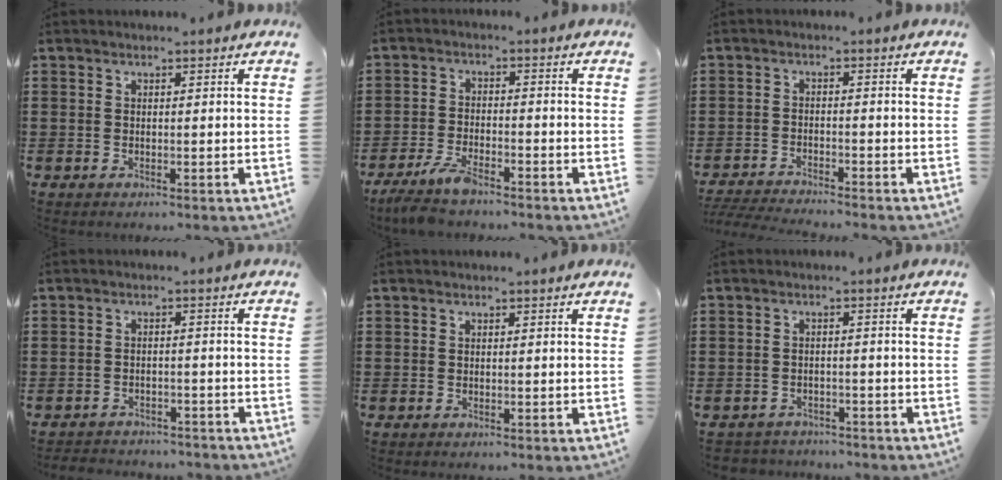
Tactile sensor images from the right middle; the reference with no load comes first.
{"total": 4.8, "force": [-4.0, 0.7, 2.4], "torque": [-0.067, -0.012, -0.084]}
{"total": 3.3, "force": [-3.3, -0.1, 0.6], "torque": [-0.018, -0.005, -0.070]}
{"total": 2.6, "force": [-2.5, 0.4, -0.1], "torque": [-0.005, 0.000, -0.056]}
{"total": 0.0}
{"total": 2.3, "force": [-2.2, 0.4, -0.3], "torque": [-0.003, 0.001, -0.051]}